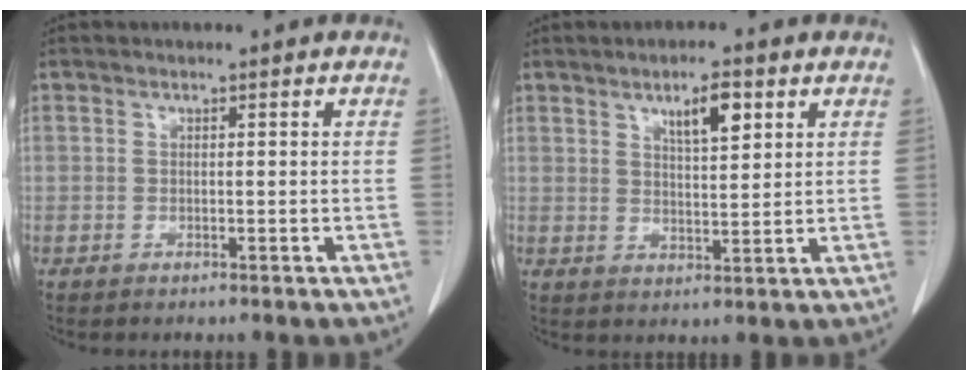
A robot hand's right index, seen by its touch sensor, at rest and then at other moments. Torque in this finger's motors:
{"motor_torque": [0.33, 0.33, 0.10, 0.04]}